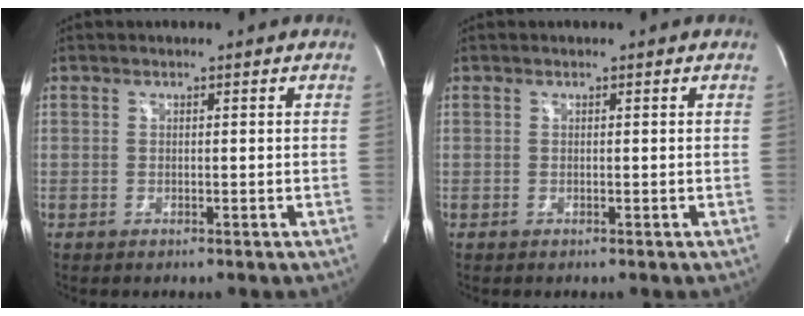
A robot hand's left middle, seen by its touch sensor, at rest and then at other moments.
{"total": 0.0}